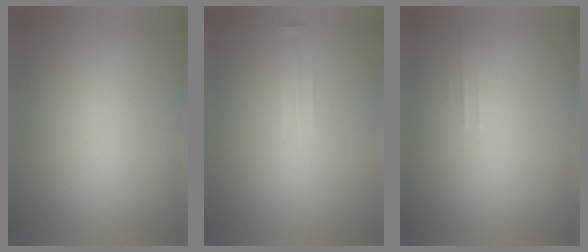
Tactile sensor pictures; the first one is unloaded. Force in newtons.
{"total": 1.2}
{"total": 1.5}